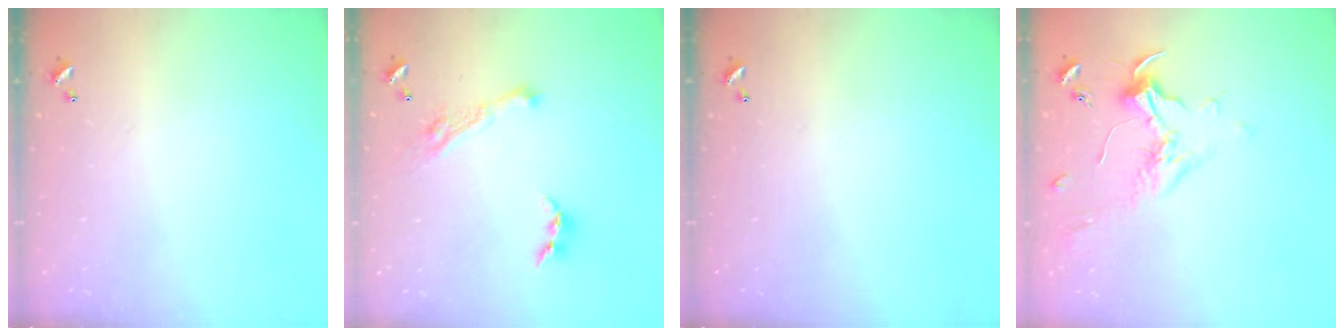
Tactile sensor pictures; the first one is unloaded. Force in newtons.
{"total": 5.0, "press": 5.0, "slide": 0.8}
{"total": 0.0}
{"total": 2.0, "press": 1.9, "slide": 0.7}